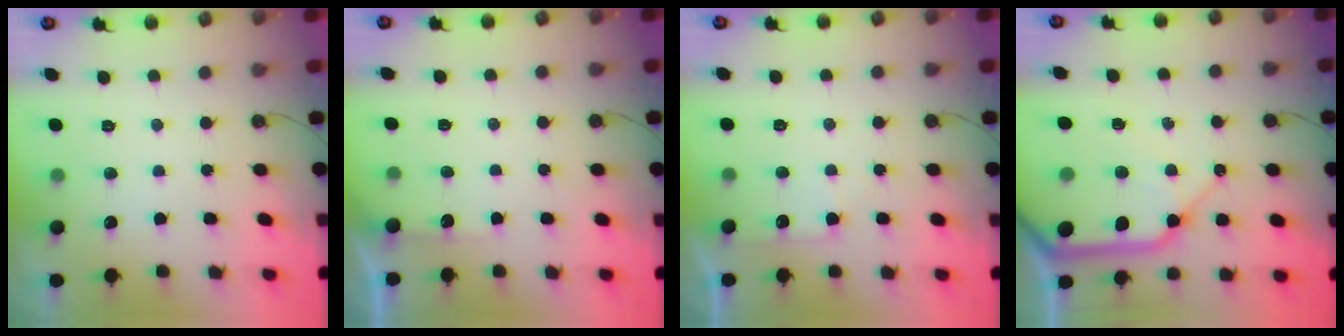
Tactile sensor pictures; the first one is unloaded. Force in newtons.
{"total": 3.2, "press": 3.2, "slide": 0.5}
{"total": 5.1, "press": 5.0, "slide": 0.6}
{"total": 18.4, "press": 18.2, "slide": 2.5}